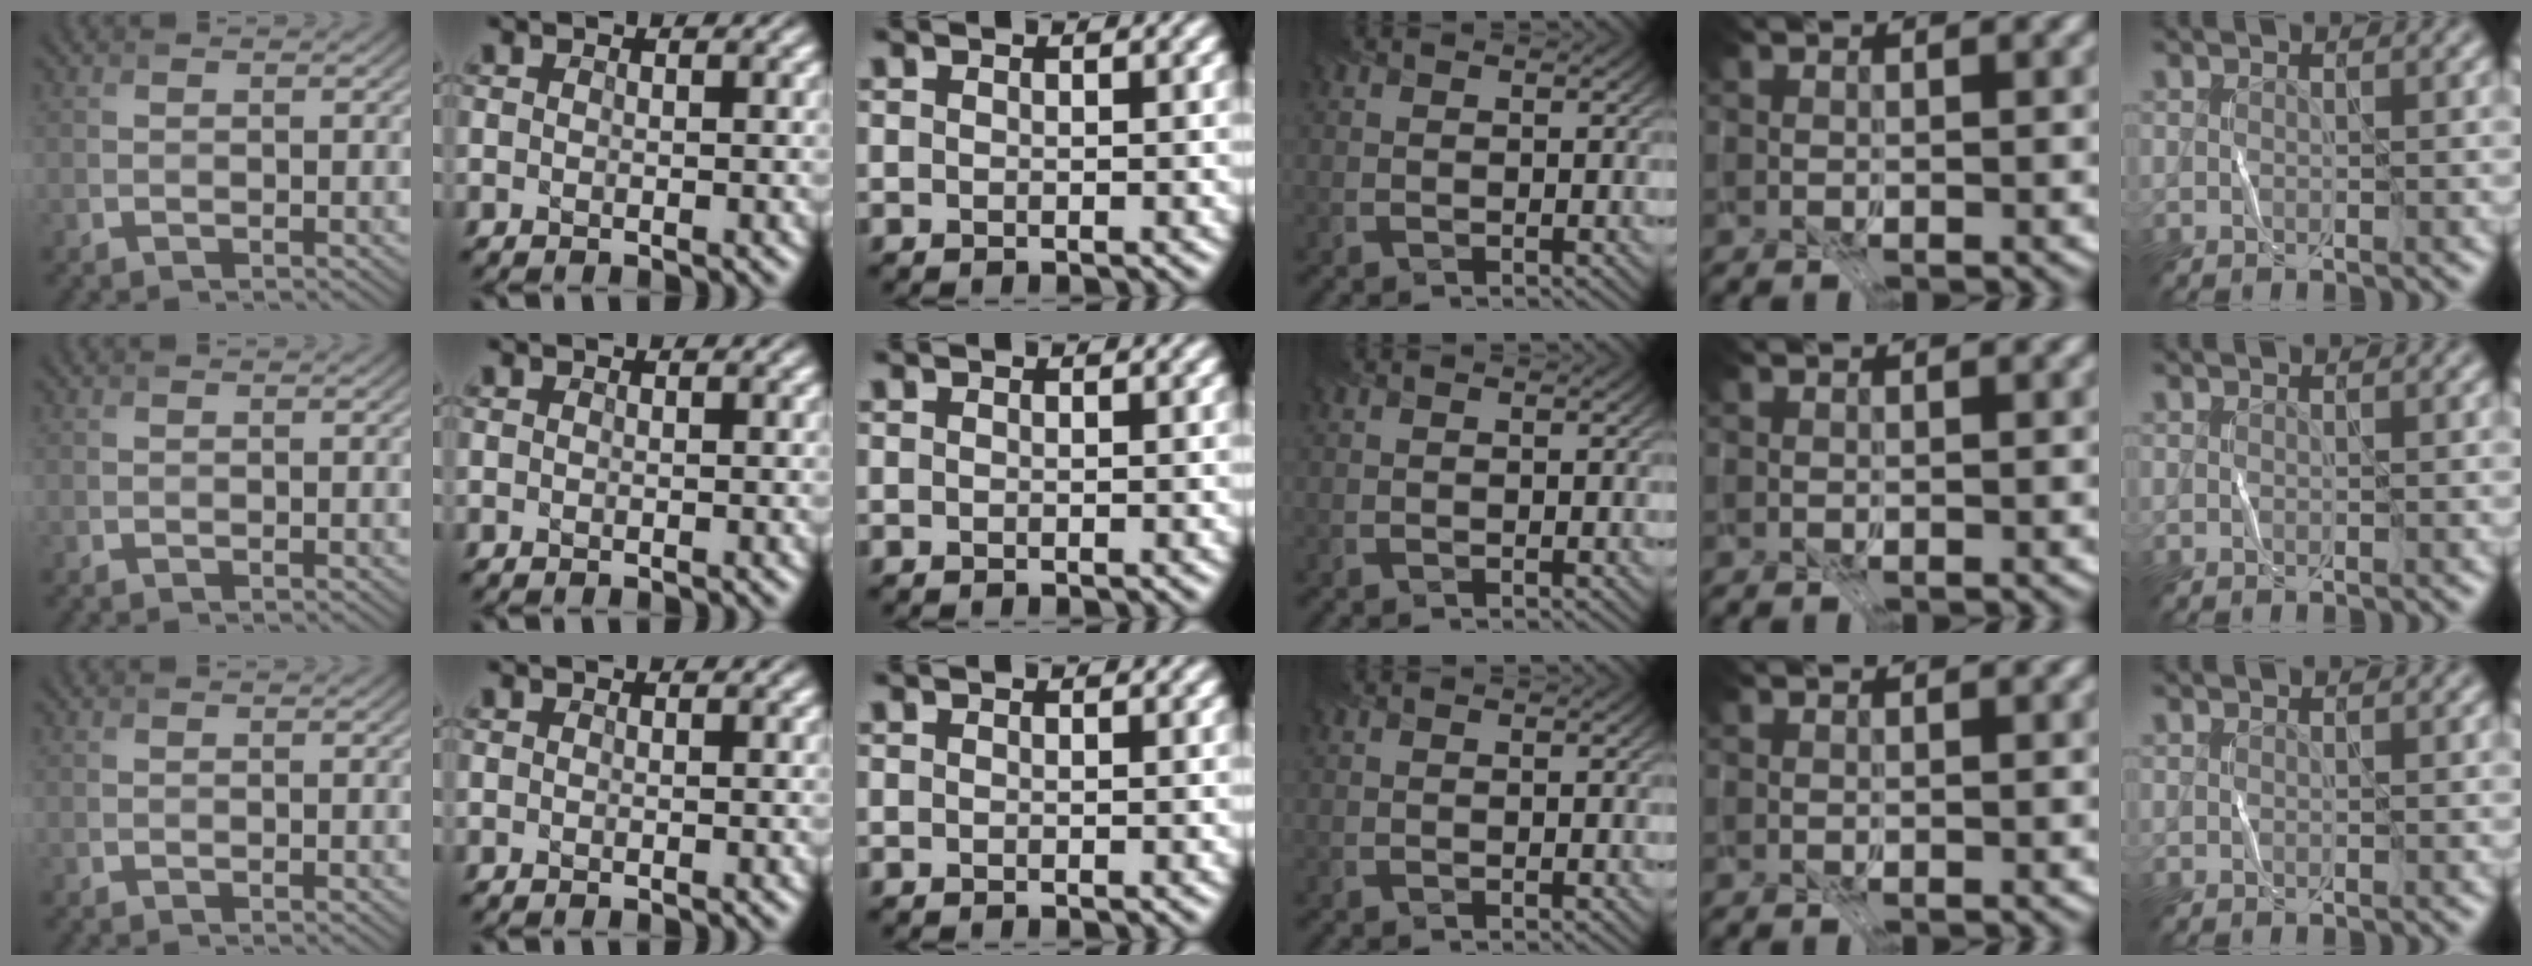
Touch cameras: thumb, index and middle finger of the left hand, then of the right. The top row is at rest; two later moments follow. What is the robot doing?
{"motion": "fold", "object": "coffee filter"}